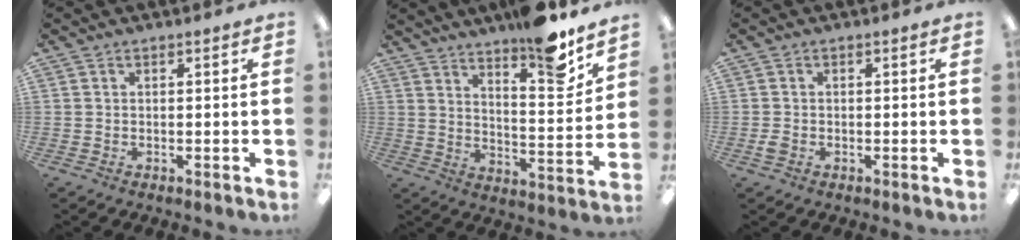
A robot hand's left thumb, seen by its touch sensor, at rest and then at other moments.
{"total": 12.6, "force": [10.6, 2.5, 6.2], "torque": [-0.074, -0.084, 0.179]}
{"total": 1.6, "force": [-0.6, 1.2, 0.8], "torque": [-0.015, 0.004, -0.012]}